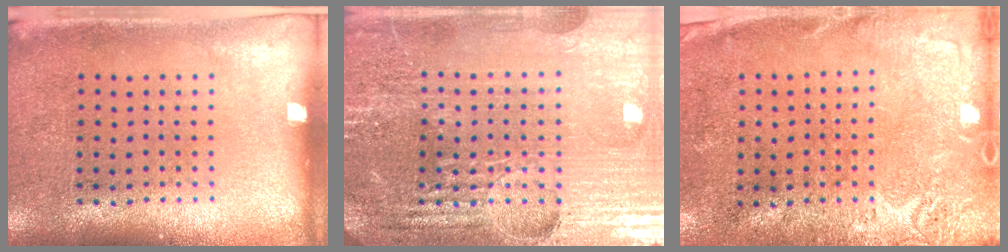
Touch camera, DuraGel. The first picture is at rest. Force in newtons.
{"total": 5.5, "press": 5.0, "slide": 2.3}
{"total": 2.7, "press": 2.3, "slide": 1.5}